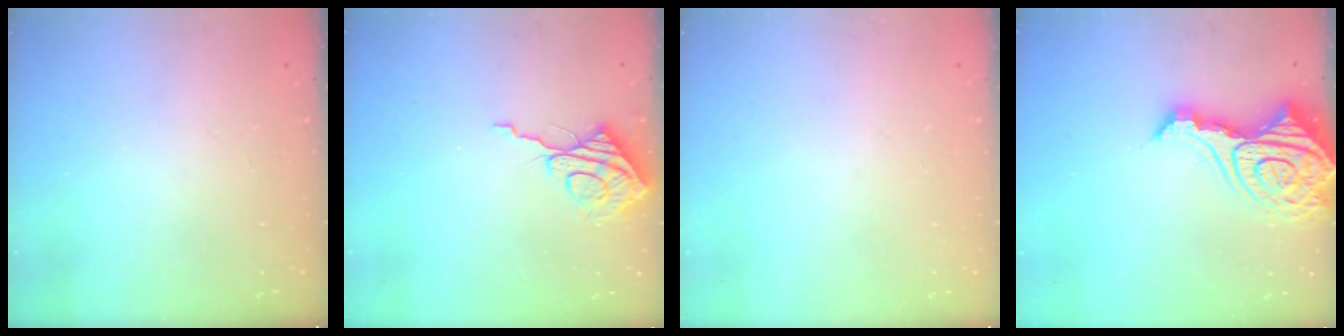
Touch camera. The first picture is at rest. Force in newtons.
{"total": 10.1, "press": 10.0, "slide": 0.9}
{"total": 0.0}
{"total": 20.6, "press": 20.4, "slide": 2.4}